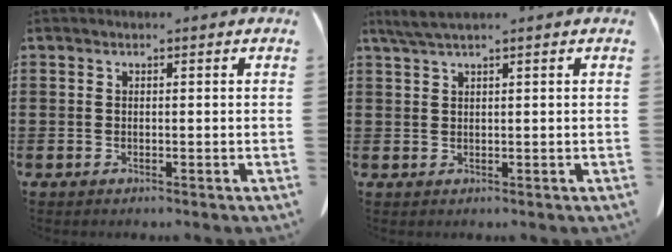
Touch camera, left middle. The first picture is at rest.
{"total": 2.0, "force": [1.5, -0.2, 1.3], "torque": [-0.027, -0.002, 0.029]}